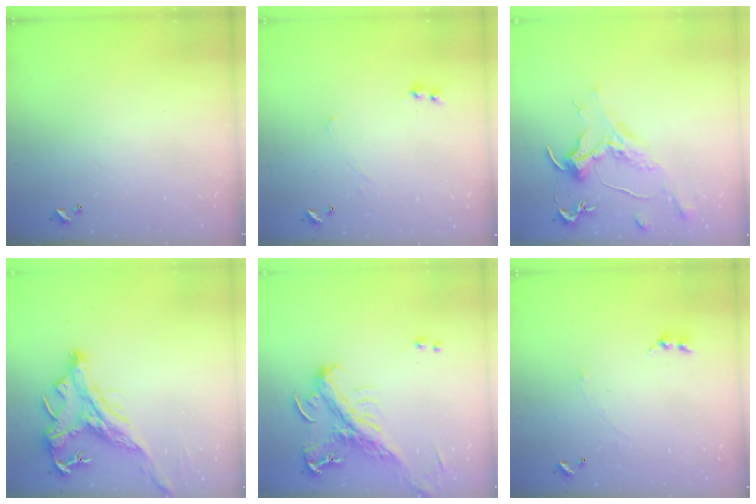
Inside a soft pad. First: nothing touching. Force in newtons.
{"total": 2.3, "press": 2.3, "slide": 0.2}
{"total": 1.5, "press": 1.2, "slide": 0.9}
{"total": 2.9, "press": 2.5, "slide": 1.4}
{"total": 3.5, "press": 3.4, "slide": 1.0}
{"total": 2.0, "press": 1.9, "slide": 0.7}